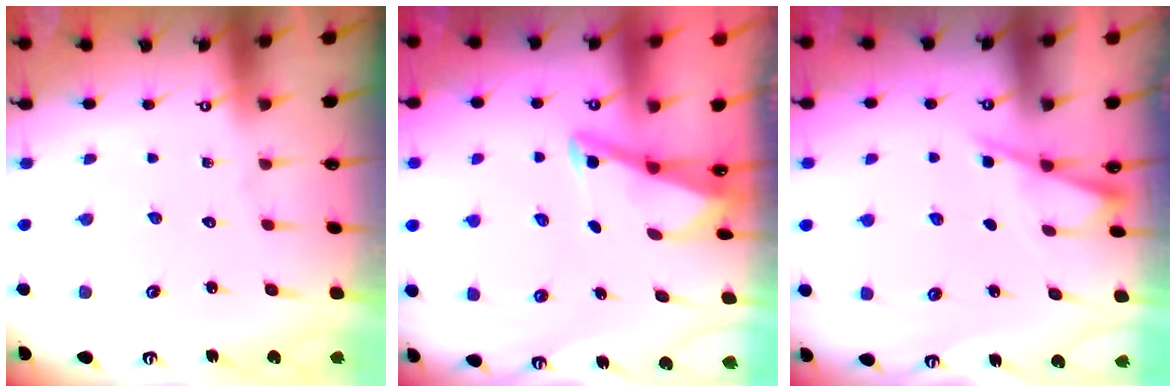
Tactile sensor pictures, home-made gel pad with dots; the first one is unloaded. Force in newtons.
{"total": 3.0, "press": 2.9, "slide": 0.4}
{"total": 3.0, "press": 3.0, "slide": 0.5}